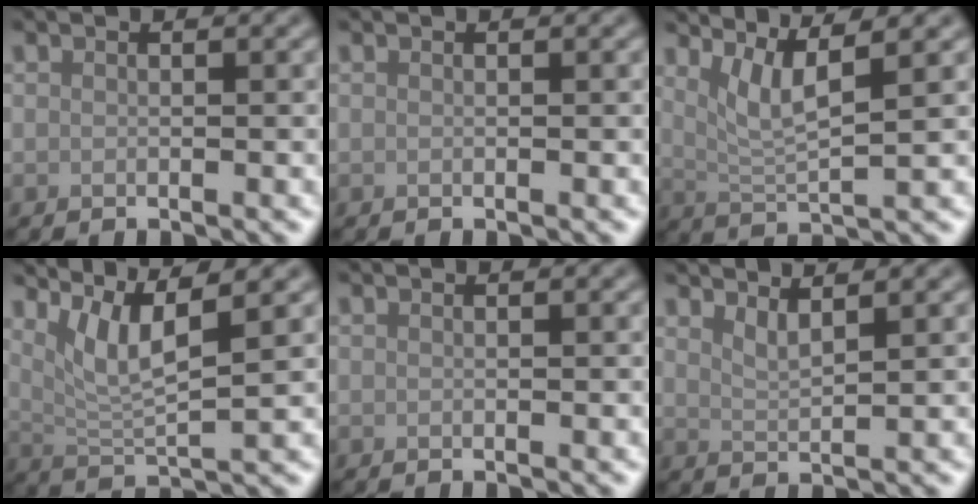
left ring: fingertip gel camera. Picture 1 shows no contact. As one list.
[{"total": 0.0}, {"total": 4.0, "force": [2.2, 0.7, 3.3], "torque": [-0.059, -0.003, 0.046]}, {"total": 5.2, "force": [2.8, 0.9, 4.3], "torque": [-0.079, -0.002, 0.058]}, {"total": 0.0}, {"total": 2.0, "force": [1.6, 0.5, 1.1], "torque": [-0.012, -0.002, 0.028]}]